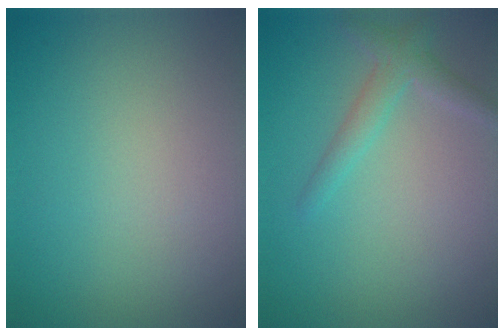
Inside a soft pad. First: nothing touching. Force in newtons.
{"total": 2.1, "press": 2.1, "slide": 0.1}